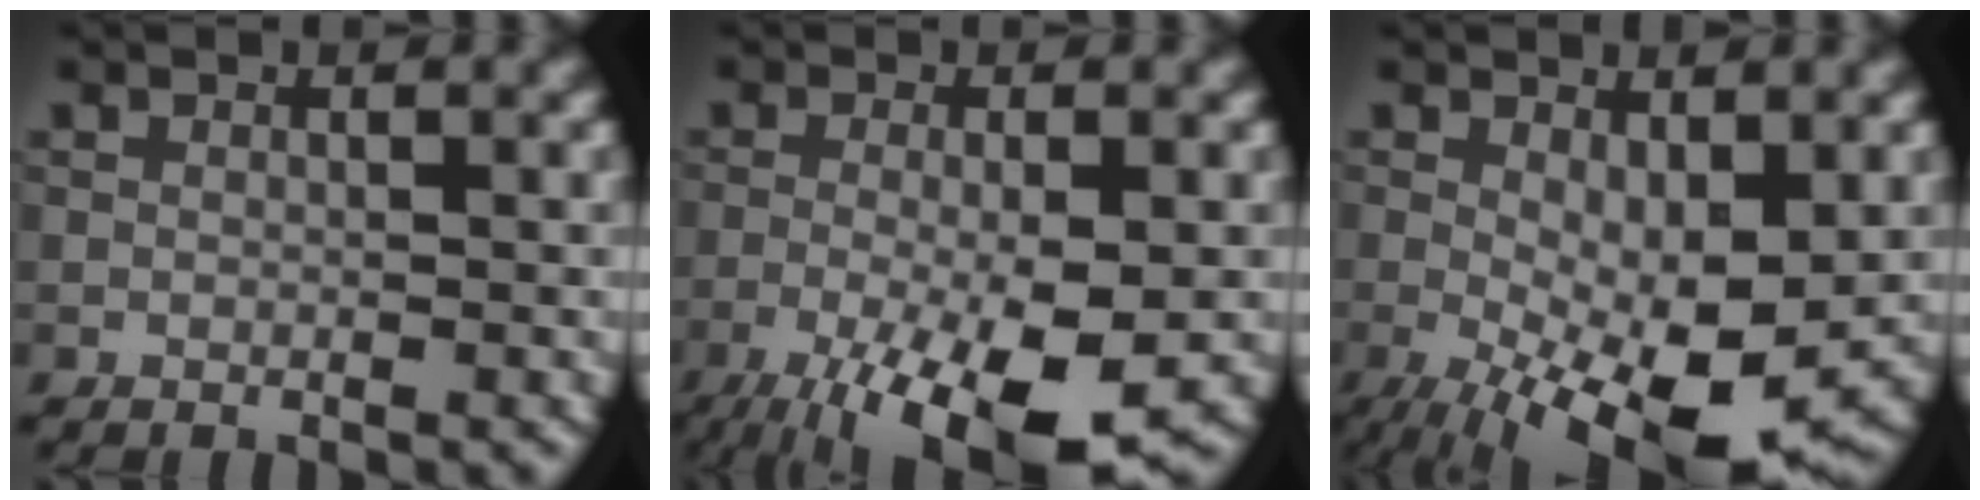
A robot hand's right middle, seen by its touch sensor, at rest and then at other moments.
{"total": 9.4, "force": [-4.3, 2.5, 8.0], "torque": [-0.143, -0.017, -0.066]}
{"total": 10.5, "force": [-2.9, 4.0, 9.3], "torque": [-0.165, -0.020, -0.039]}